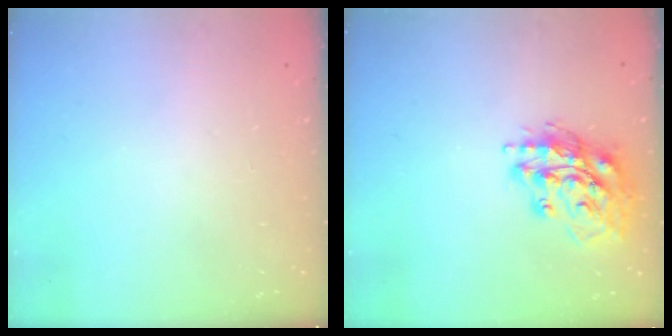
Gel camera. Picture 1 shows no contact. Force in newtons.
{"total": 16.9, "press": 16.7, "slide": 2.3}